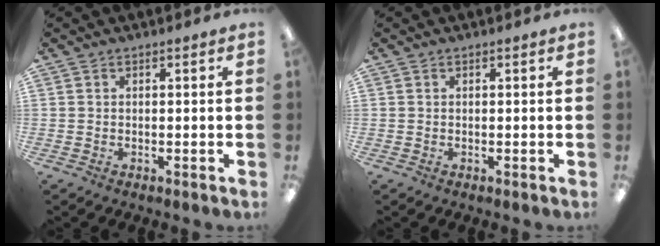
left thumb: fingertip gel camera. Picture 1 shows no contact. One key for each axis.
{"total": 0.0}